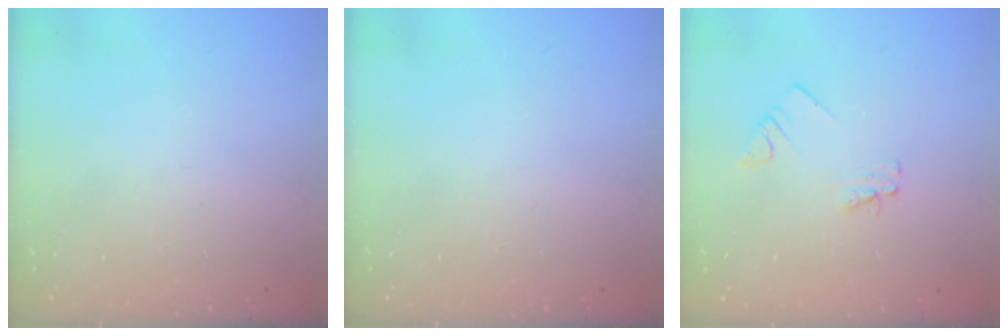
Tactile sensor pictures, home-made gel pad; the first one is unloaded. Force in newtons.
{"total": 0.0}
{"total": 2.4, "press": 2.4, "slide": 0.3}